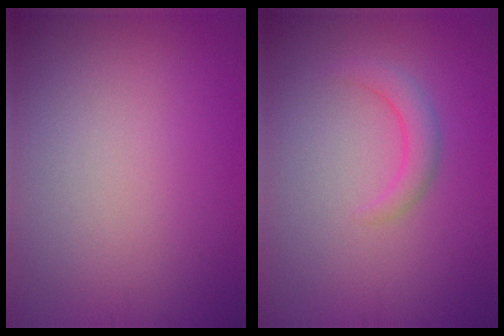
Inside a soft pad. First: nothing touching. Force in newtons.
{"total": 1.9, "press": 1.9, "slide": 0.3}